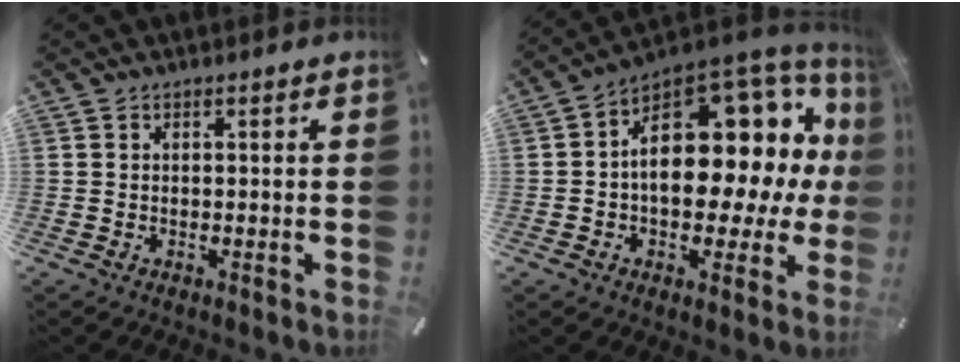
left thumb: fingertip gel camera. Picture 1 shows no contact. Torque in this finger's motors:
{"motor_torque": [0.52, 1.92, 1.61, -0.91, 0.67]}